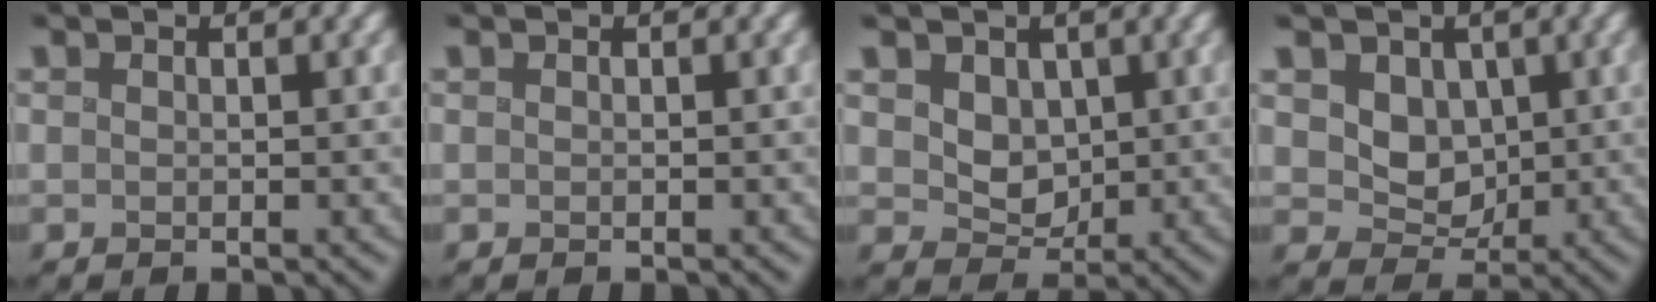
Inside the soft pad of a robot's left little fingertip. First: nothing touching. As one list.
[{"total": 0.0}, {"total": 2.9, "force": [0.6, 2.5, 1.4], "torque": [-0.035, -0.017, 0.013]}, {"total": 3.6, "force": [0.5, 3.1, 1.8], "torque": [-0.041, -0.018, 0.009]}]